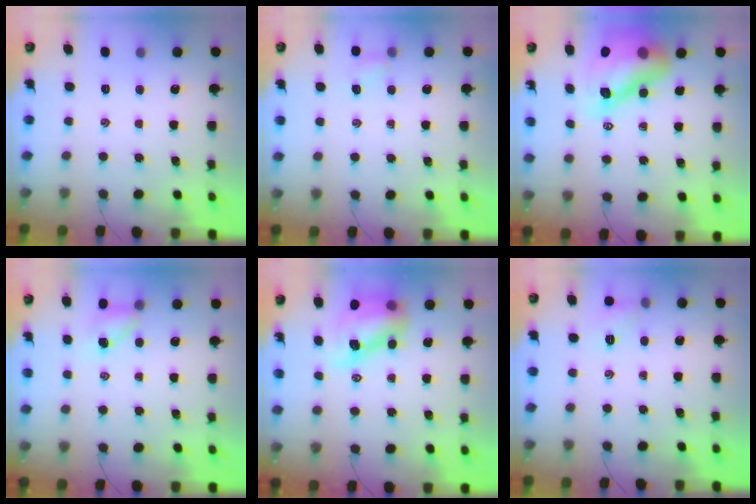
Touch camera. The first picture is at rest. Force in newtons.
{"total": 2.5, "press": 2.3, "slide": 0.9}
{"total": 16.0, "press": 15.4, "slide": 4.4}
{"total": 4.3, "press": 4.3, "slide": 0.3}
{"total": 9.5, "press": 9.0, "slide": 2.8}
{"total": 6.1, "press": 5.9, "slide": 1.4}